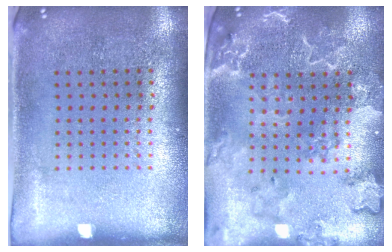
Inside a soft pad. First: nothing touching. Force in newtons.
{"total": 2.6, "press": 2.4, "slide": 0.8}